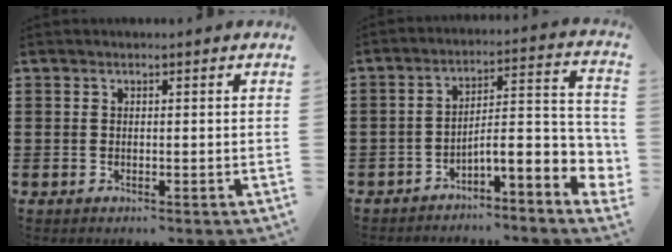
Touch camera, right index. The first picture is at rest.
{"total": 7.2, "force": [-4.1, 1.4, 5.8], "torque": [-0.094, -0.024, -0.082]}